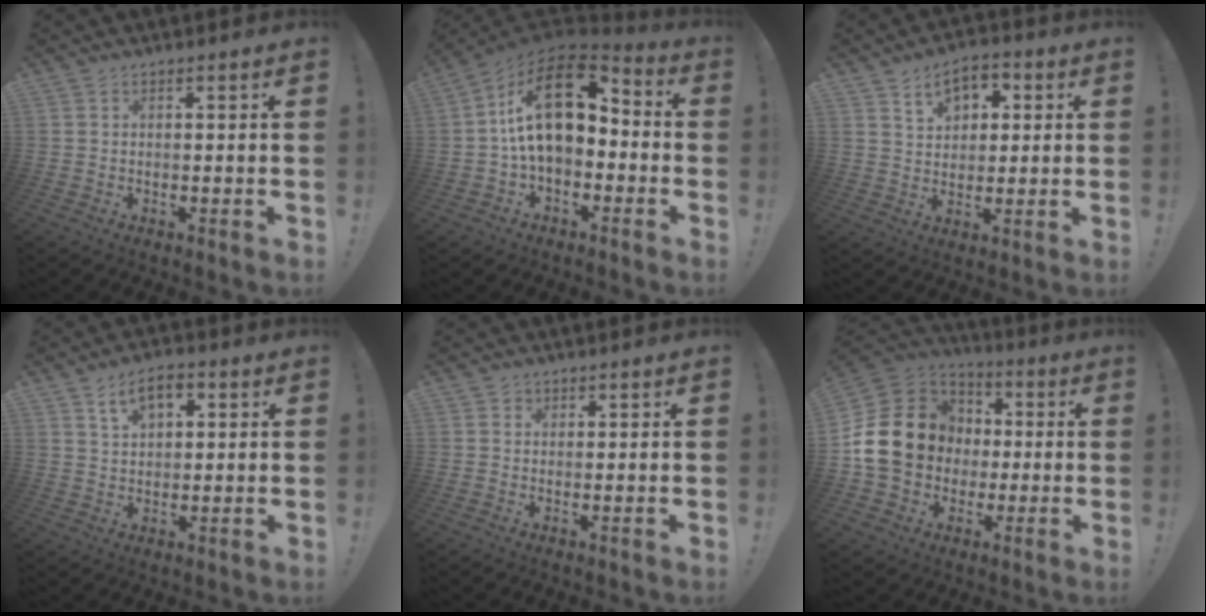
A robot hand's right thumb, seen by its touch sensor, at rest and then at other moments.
{"total": 19.5, "force": [4.1, 10.6, 15.9], "torque": [-0.272, -0.006, 0.074]}
{"total": 8.5, "force": [4.0, 6.1, 4.3], "torque": [-0.056, -0.013, 0.073]}
{"total": 7.8, "force": [3.6, 4.5, 5.3], "torque": [-0.079, -0.002, 0.065]}
{"total": 1.3, "force": [0.5, 1.2, 0.2], "torque": [0.004, -0.001, 0.007]}
{"total": 19.3, "force": [1.2, 16.6, 9.9], "torque": [-0.166, 0.018, 0.052]}